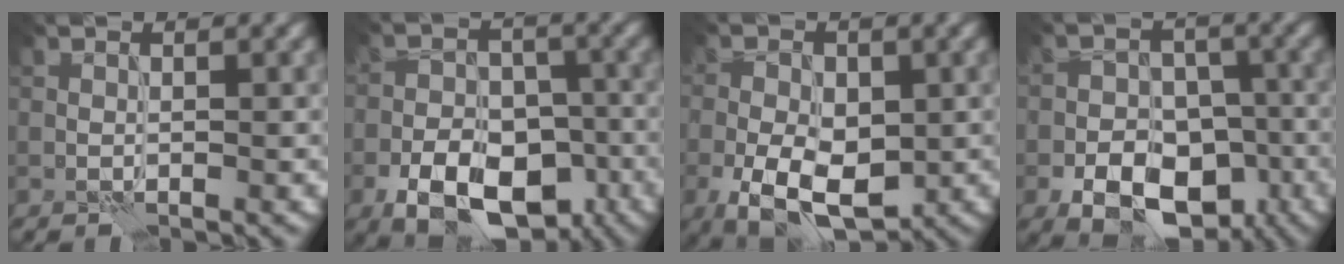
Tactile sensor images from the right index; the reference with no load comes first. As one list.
[{"total": 9.9, "force": [-5.3, 5.7, 6.0], "torque": [-0.095, -0.017, -0.086]}, {"total": 6.9, "force": [-2.6, 3.9, 5.0], "torque": [-0.106, -0.012, -0.048]}, {"total": 8.8, "force": [-4.5, 5.8, 4.9], "torque": [-0.068, -0.013, -0.072]}]